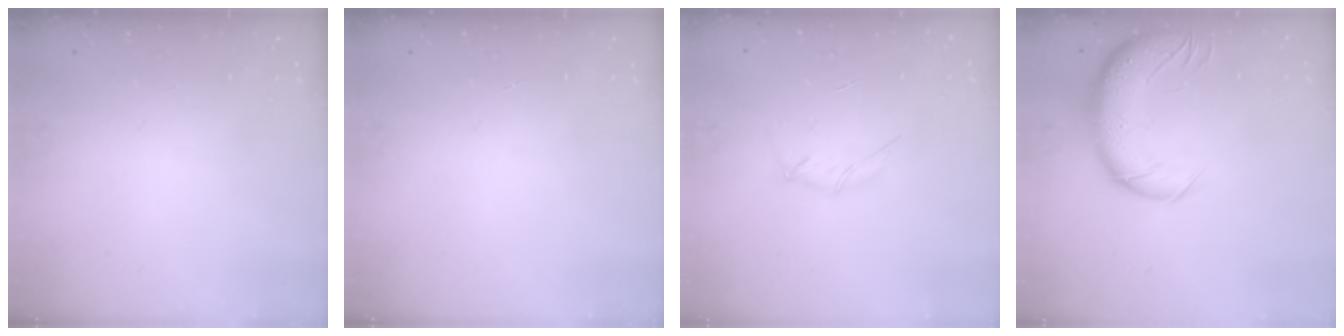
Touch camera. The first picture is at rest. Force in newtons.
{"total": 0.0}
{"total": 3.1, "press": 3.0, "slide": 0.8}
{"total": 13.3, "press": 12.8, "slide": 3.6}